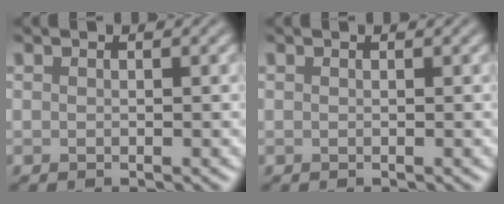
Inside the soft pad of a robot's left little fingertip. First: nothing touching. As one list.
[{"total": 0.0}]